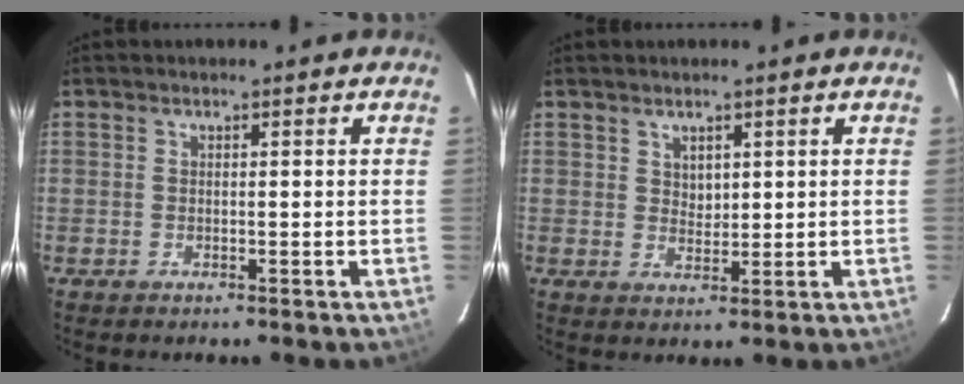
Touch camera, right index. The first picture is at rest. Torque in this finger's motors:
{"motor_torque": [0.01, 0.10, 0.01, 0.00]}